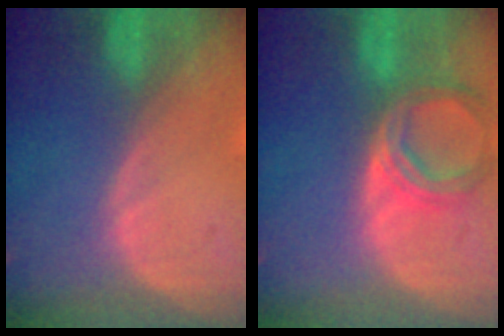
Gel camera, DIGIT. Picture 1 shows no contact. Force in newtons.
{"total": 6.9, "press": 6.4, "slide": 2.7}